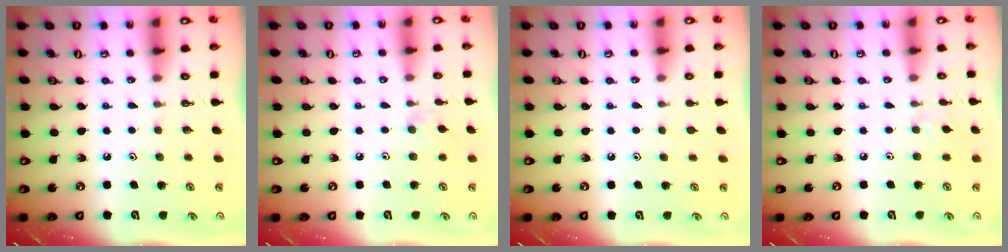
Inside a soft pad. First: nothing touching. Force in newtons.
{"total": 5.5, "press": 5.4, "slide": 0.7}
{"total": 0.6, "press": 0.6, "slide": 0.2}
{"total": 3.6, "press": 3.5, "slide": 0.7}